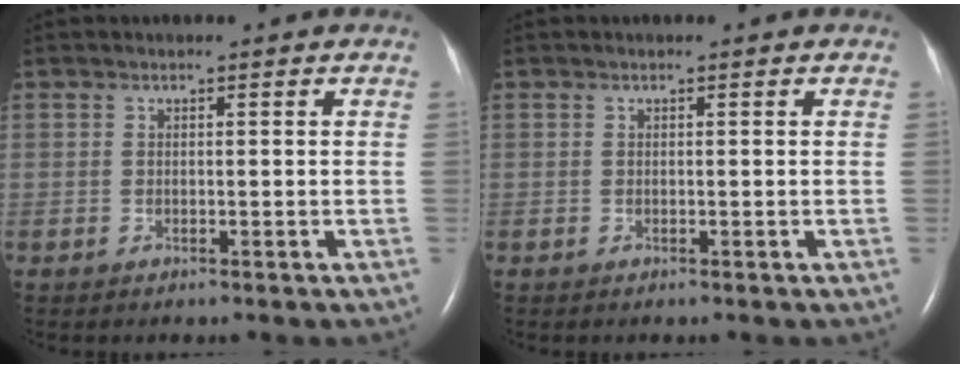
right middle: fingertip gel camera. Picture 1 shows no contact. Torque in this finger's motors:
{"motor_torque": [0.00, 0.00, 0.00, 0.00]}